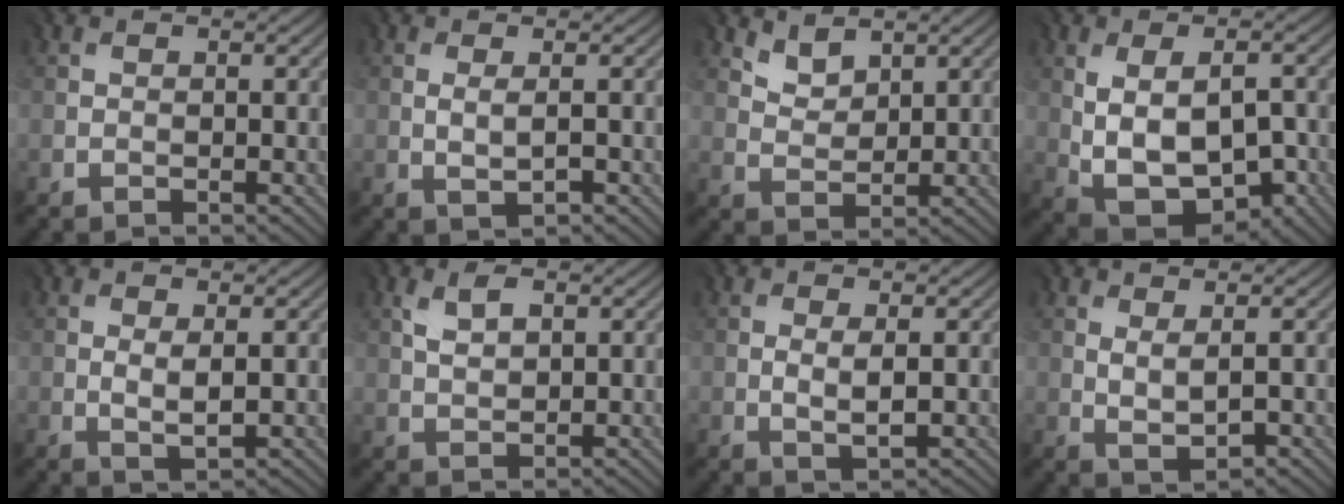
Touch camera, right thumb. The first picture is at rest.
{"total": 1.4, "force": [-0.1, 0.2, 1.4], "torque": [-0.032, -0.002, 0.003]}
{"total": 3.1, "force": [2.7, 1.3, 0.7], "torque": [-0.022, -0.003, 0.061]}
{"total": 10.1, "force": [-1.3, 6.2, 7.9], "torque": [-0.151, -0.012, -0.008]}
{"total": 2.0, "force": [0.3, 0.7, 1.9], "torque": [-0.041, -0.005, 0.010]}
{"total": 2.8, "force": [1.5, 1.5, 1.8], "torque": [-0.046, 0.003, 0.032]}
{"total": 2.1, "force": [0.1, 0.7, 2.0], "torque": [-0.045, -0.004, 0.006]}
{"total": 1.8, "force": [0.6, 0.5, 1.6], "torque": [-0.037, -0.004, 0.020]}